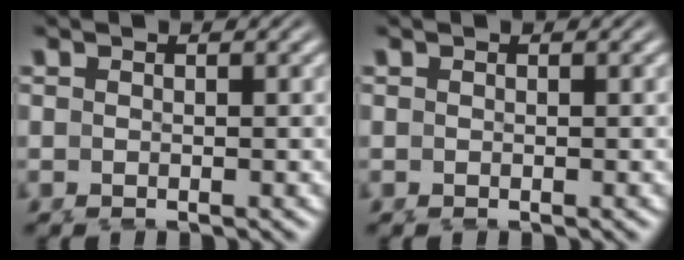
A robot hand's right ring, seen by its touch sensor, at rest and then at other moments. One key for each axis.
{"total": 0.0}